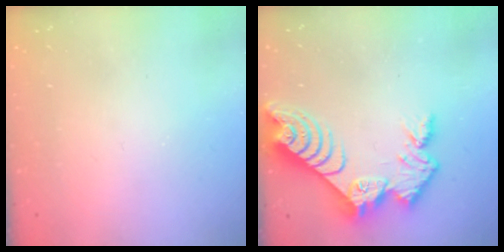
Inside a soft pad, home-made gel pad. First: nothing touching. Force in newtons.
{"total": 12.8, "press": 12.8, "slide": 1.0}